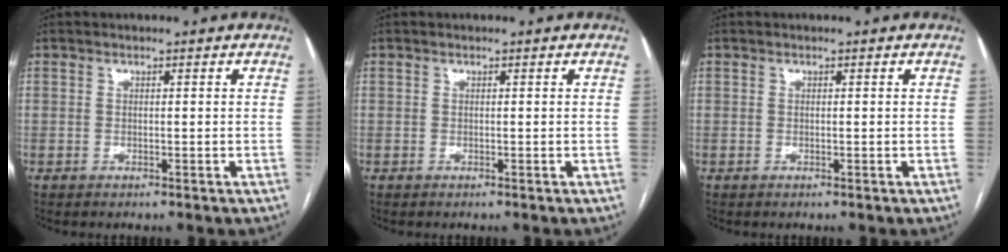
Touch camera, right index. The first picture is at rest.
{"total": 0.0}
{"total": 0.0}